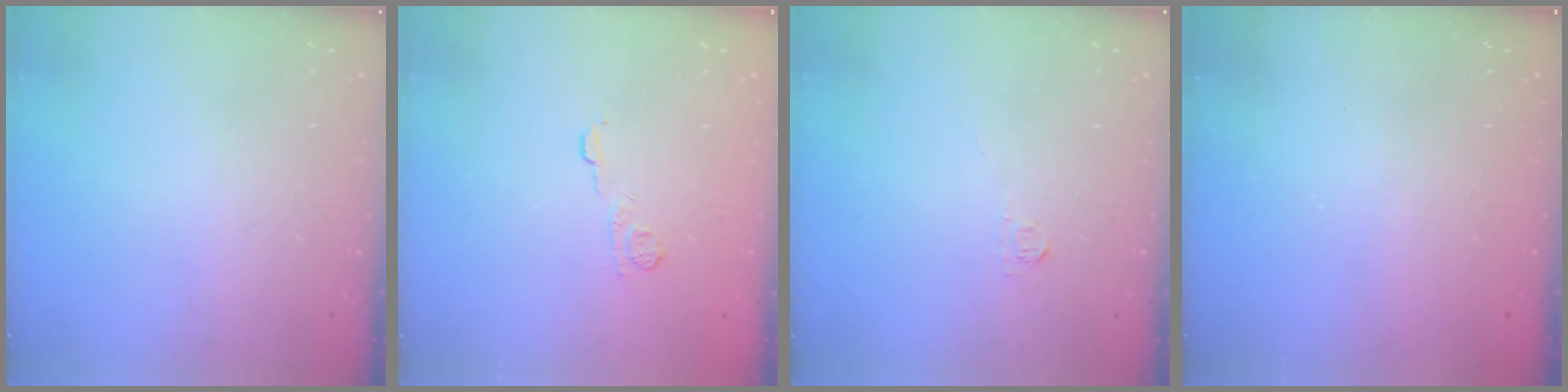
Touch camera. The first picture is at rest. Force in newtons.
{"total": 6.8, "press": 6.6, "slide": 1.5}
{"total": 3.3, "press": 3.3, "slide": 0.5}
{"total": 2.5, "press": 2.4, "slide": 0.8}